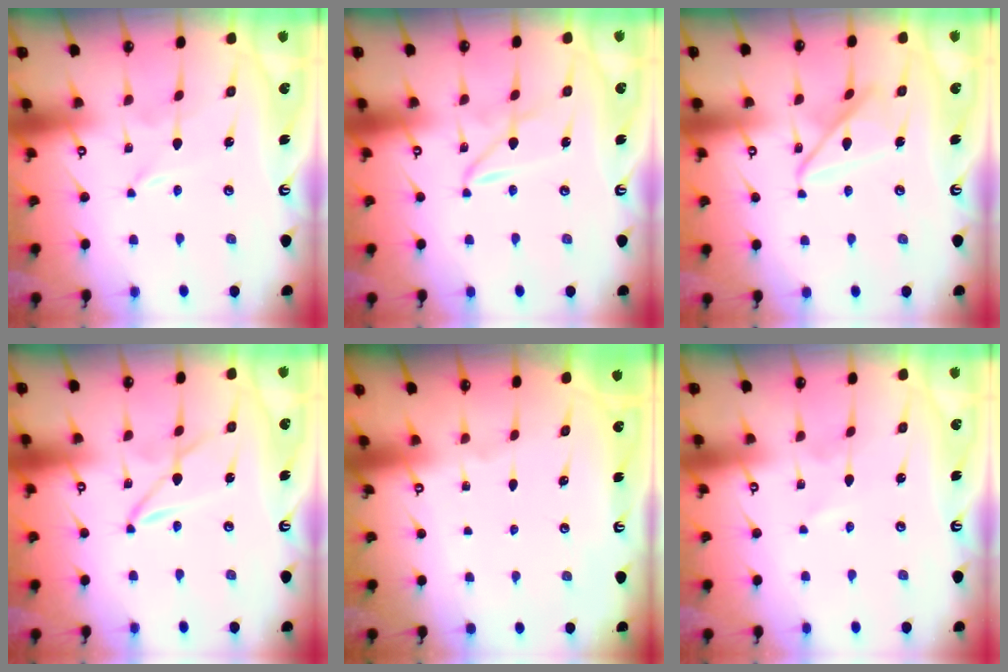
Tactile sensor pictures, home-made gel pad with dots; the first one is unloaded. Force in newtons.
{"total": 2.6, "press": 2.6, "slide": 0.2}
{"total": 10.2, "press": 10.2, "slide": 0.7}
{"total": 1.9, "press": 1.9, "slide": 0.2}
{"total": 0.0}
{"total": 0.9, "press": 0.9, "slide": 0.2}